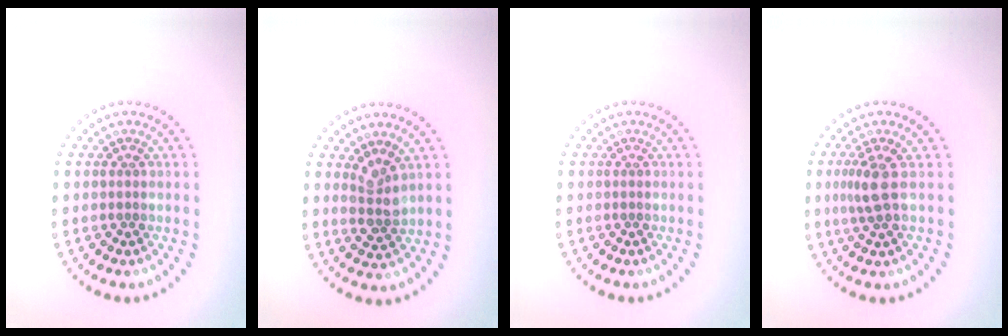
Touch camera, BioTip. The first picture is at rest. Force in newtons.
{"total": 2.3, "press": 2.0, "slide": 1.2}
{"total": 0.0}
{"total": 2.2, "press": 1.8, "slide": 1.4}